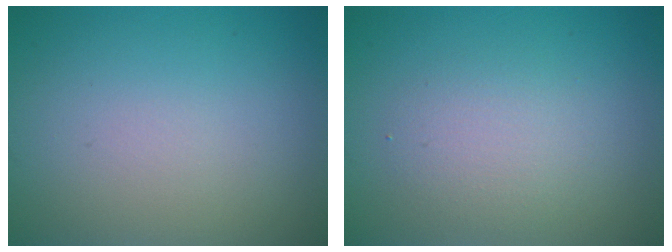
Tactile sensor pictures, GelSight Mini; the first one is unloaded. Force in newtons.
{"total": 2.3, "press": 2.3, "slide": 0.1}